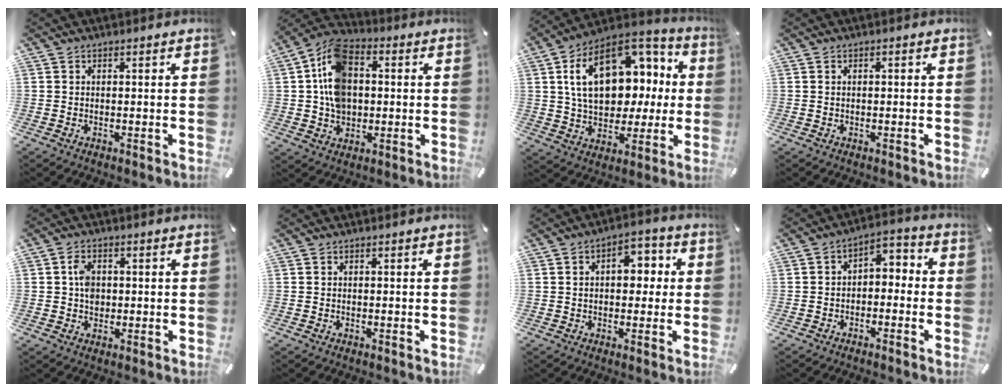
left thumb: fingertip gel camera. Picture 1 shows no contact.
{"total": 12.1, "force": [0.8, 9.5, 7.4], "torque": [-0.169, 0.012, 0.013]}
{"total": 20.9, "force": [5.3, 14.6, 14.0], "torque": [-0.234, -0.015, 0.096]}
{"total": 0.7, "force": [-0.2, 0.3, 0.5], "torque": [-0.011, 0.000, -0.003]}
{"total": 4.6, "force": [0.3, 3.6, 2.8], "torque": [-0.040, 0.003, 0.002]}
{"total": 0.0}
{"total": 7.5, "force": [0.7, 5.1, 5.5], "torque": [-0.071, 0.002, 0.003]}
{"total": 3.9, "force": [-2.6, 2.4, 1.5], "torque": [-0.026, 0.014, -0.056]}